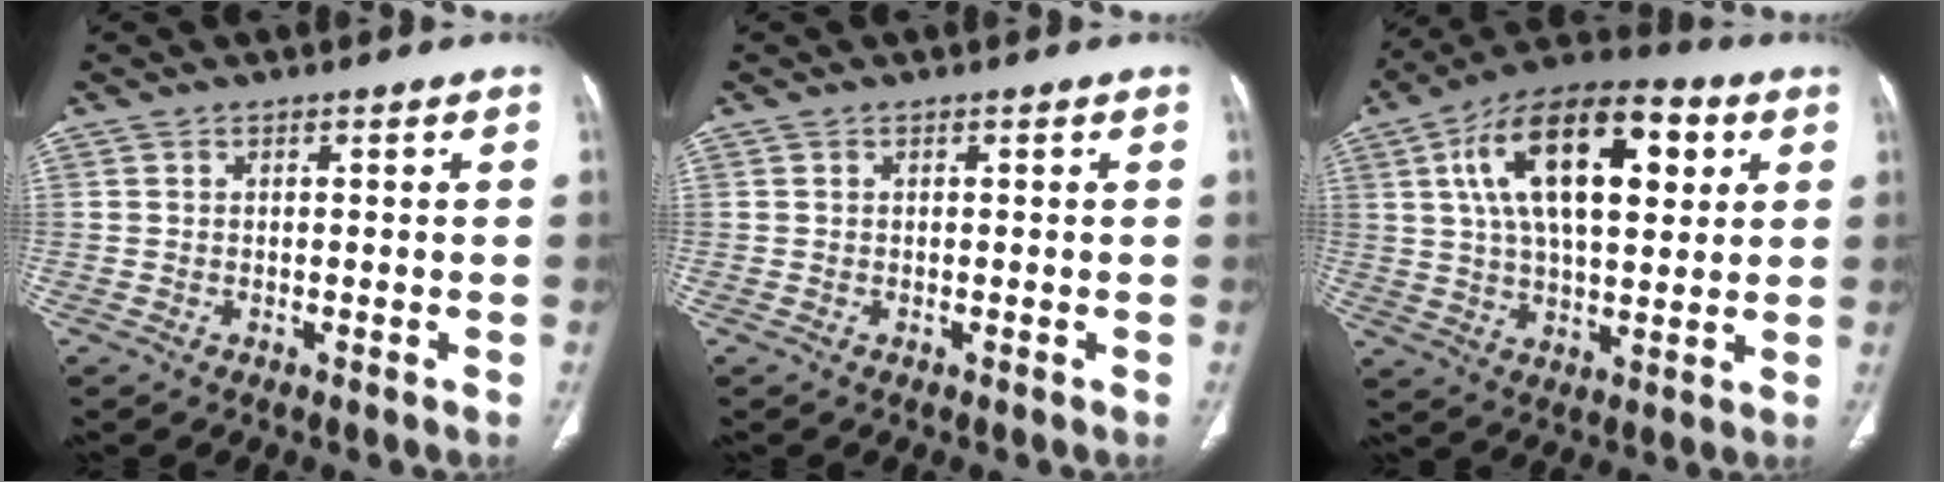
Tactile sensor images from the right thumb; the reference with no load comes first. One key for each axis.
{"total": 0.0}
{"total": 22.0, "fx": 6.7, "fy": 10.5, "fz": 18.1, "tx": -0.284, "ty": 0.004, "tz": 0.103}